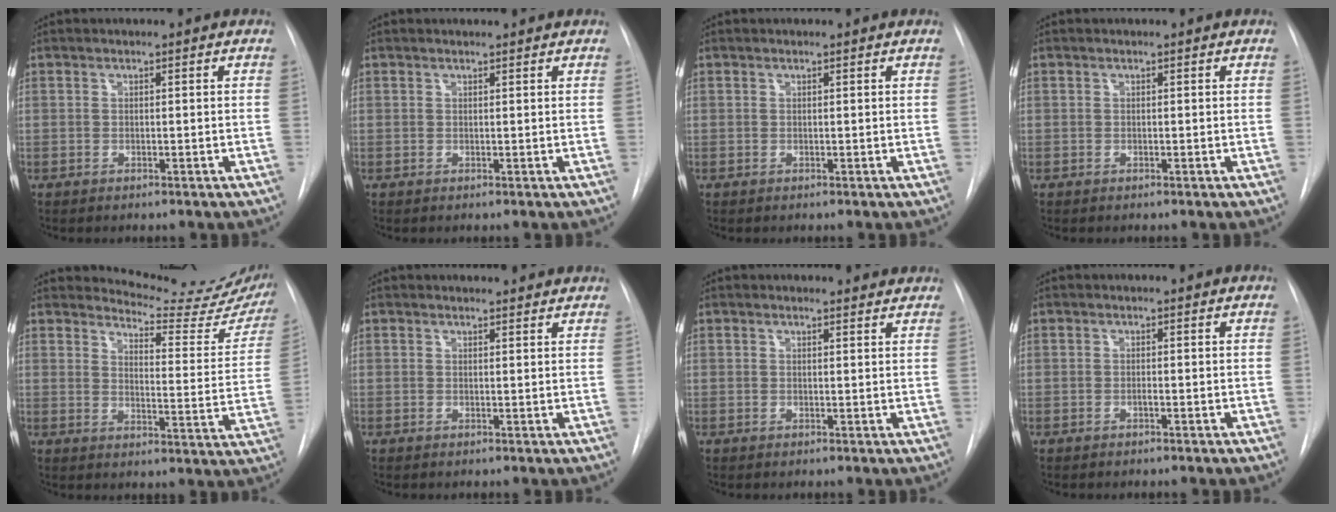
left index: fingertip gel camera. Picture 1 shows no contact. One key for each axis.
{"total": 2.0, "fx": 2.0, "fy": 0.1, "fz": 0.3, "tx": -0.008, "ty": 0.011, "tz": 0.025}
{"total": 0.6, "fx": 0.6, "fy": 0.0, "fz": 0.0, "tx": -0.004, "ty": 0.003, "tz": 0.009}
{"total": 0.5, "fx": 0.5, "fy": 0.0, "fz": 0.1, "tx": 0.001, "ty": 0.003, "tz": 0.004}
{"total": 16.3, "fx": 15.9, "fy": 1.7, "fz": 3.4, "tx": -0.038, "ty": -0.097, "tz": 0.173}
{"total": 5.5, "fx": 5.3, "fy": 1.0, "fz": 1.1, "tx": -0.011, "ty": 0.011, "tz": 0.052}
{"total": 3.8, "fx": 3.7, "fy": 0.7, "fz": 0.2, "tx": -0.005, "ty": 0.000, "tz": 0.030}
{"total": 0.0}